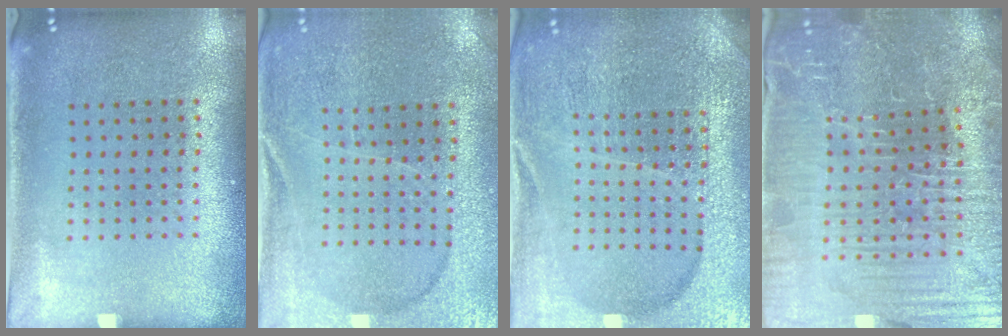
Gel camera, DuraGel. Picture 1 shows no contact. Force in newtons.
{"total": 1.5, "press": 1.5, "slide": 0.2}
{"total": 5.3, "press": 4.8, "slide": 2.2}
{"total": 5.5, "press": 5.3, "slide": 1.5}